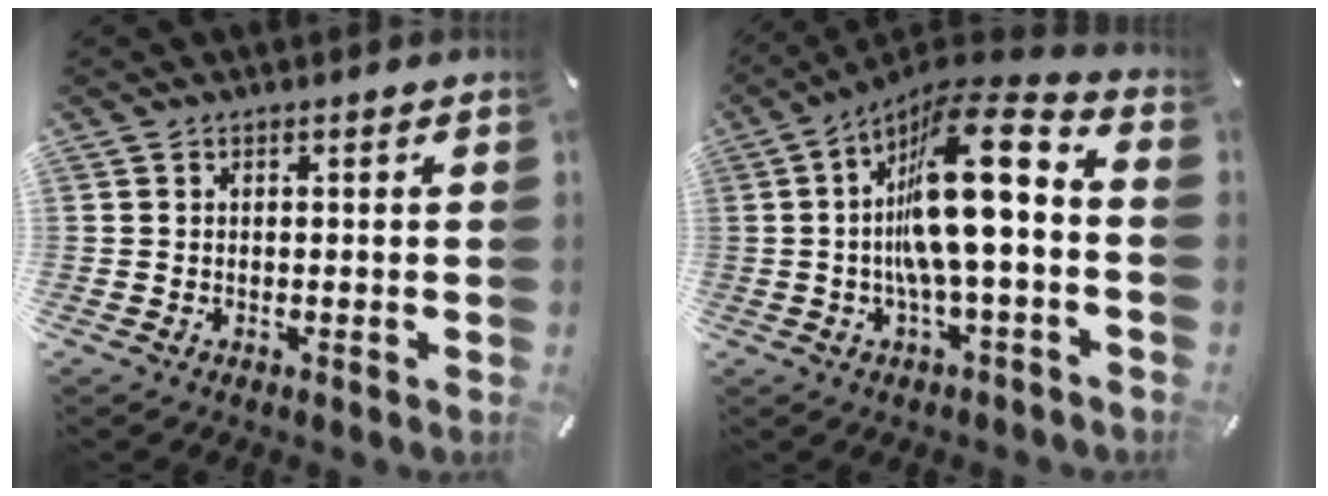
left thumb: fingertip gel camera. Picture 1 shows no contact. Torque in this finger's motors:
{"motor_torque": [1.44, 3.57, 1.71, 1.02, 0.74]}